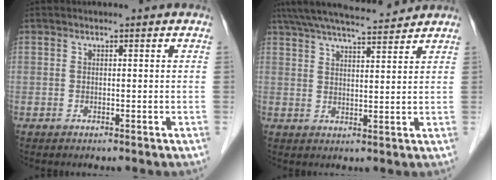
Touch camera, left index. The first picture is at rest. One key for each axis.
{"total": 12.1, "fx": 11.0, "fy": 0.9, "fz": 5.0, "tx": -0.093, "ty": 0.022, "tz": 0.170}